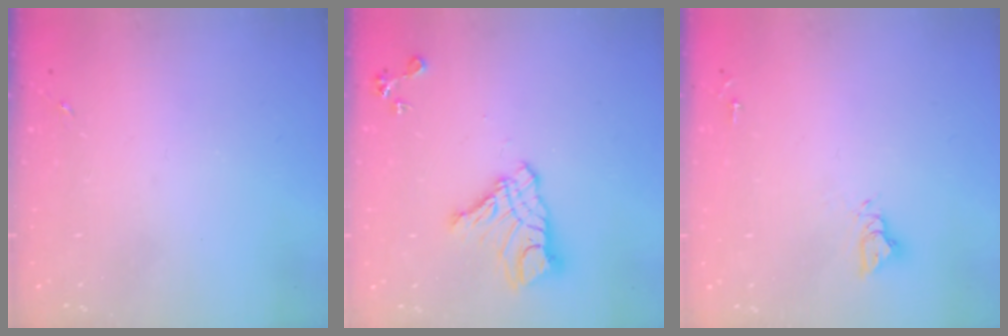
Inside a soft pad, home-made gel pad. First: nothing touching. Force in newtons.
{"total": 13.2, "press": 13.2, "slide": 1.3}
{"total": 5.5, "press": 5.5, "slide": 0.5}